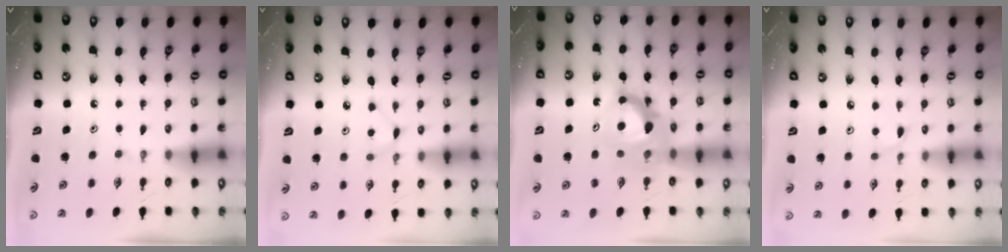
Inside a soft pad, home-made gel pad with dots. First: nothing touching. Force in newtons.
{"total": 2.5, "press": 2.5, "slide": 0.3}
{"total": 12.4, "press": 12.3, "slide": 1.1}
{"total": 1.8, "press": 1.7, "slide": 0.2}